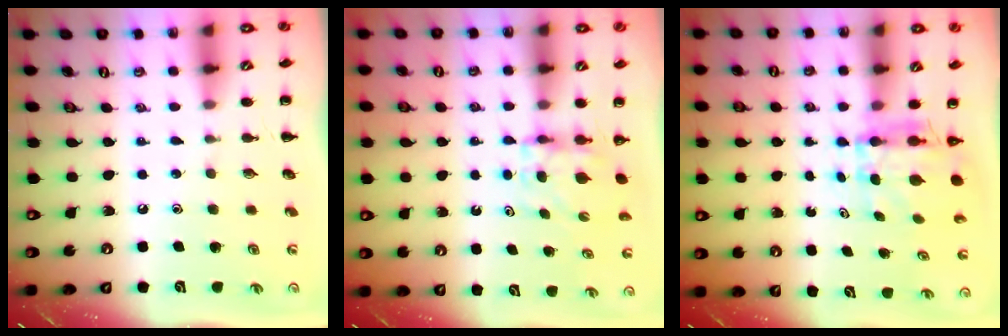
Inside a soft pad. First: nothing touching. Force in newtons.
{"total": 6.3, "press": 6.3, "slide": 0.7}
{"total": 4.9, "press": 4.8, "slide": 1.1}